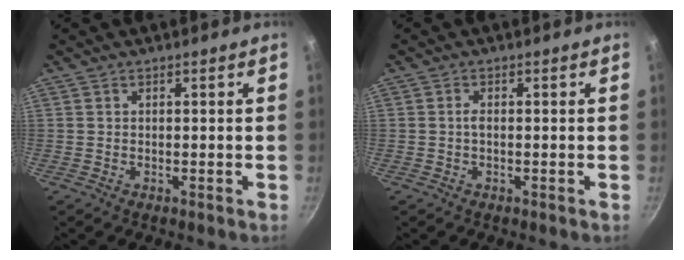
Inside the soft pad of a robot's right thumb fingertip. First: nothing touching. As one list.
[{"total": 1.0, "force": [-0.2, 0.4, 0.9], "torque": [-0.020, 0.004, -0.005]}]